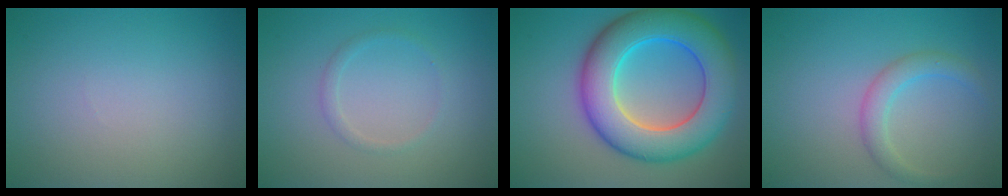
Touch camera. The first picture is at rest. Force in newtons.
{"total": 1.0, "press": 1.0, "slide": 0.1}
{"total": 10.7, "press": 10.7, "slide": 0.4}
{"total": 2.3, "press": 2.3, "slide": 0.0}